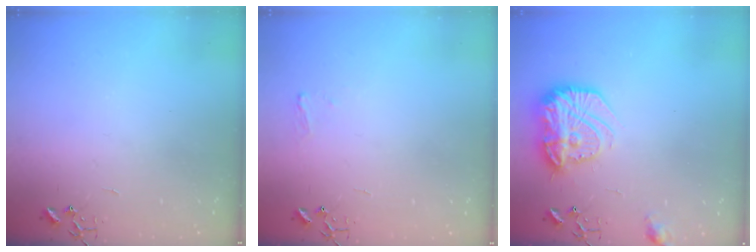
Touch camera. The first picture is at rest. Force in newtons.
{"total": 5.2, "press": 5.1, "slide": 0.6}
{"total": 18.4, "press": 18.3, "slide": 1.4}